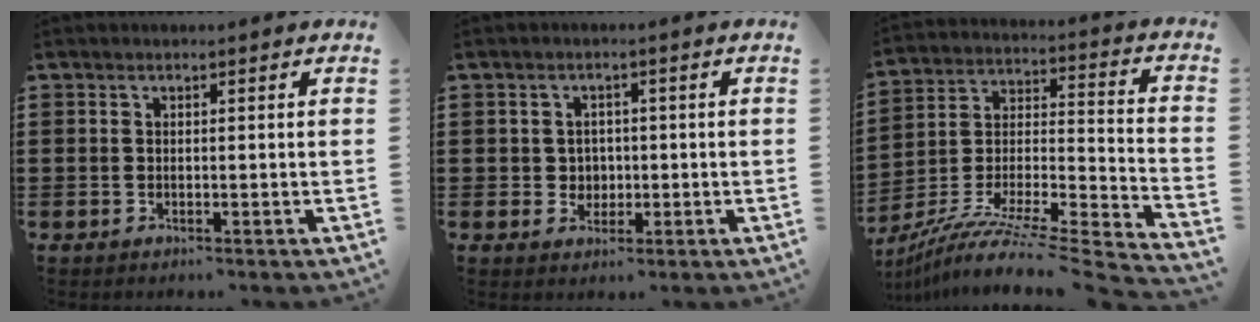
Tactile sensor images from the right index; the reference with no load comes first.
{"total": 2.6, "force": [0.0, 2.5, 0.5], "torque": [-0.014, 0.007, -0.007]}
{"total": 8.3, "force": [-6.8, 0.4, 4.8], "torque": [-0.090, -0.009, -0.141]}